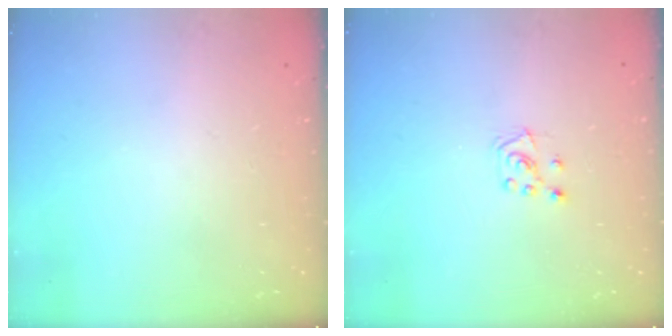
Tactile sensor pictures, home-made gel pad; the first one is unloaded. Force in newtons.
{"total": 4.6, "press": 4.6, "slide": 0.5}